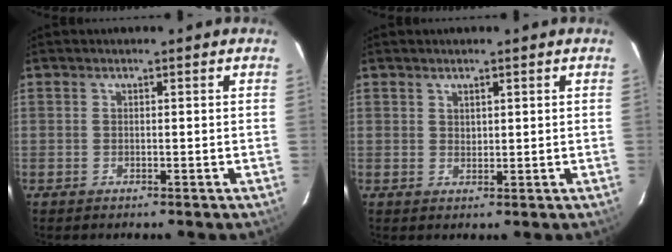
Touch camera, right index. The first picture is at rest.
{"total": 1.4, "force": [1.0, 0.8, 0.4], "torque": [-0.004, 0.002, 0.019]}